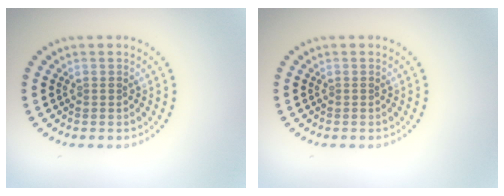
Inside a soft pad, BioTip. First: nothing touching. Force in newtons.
{"total": 0.0}